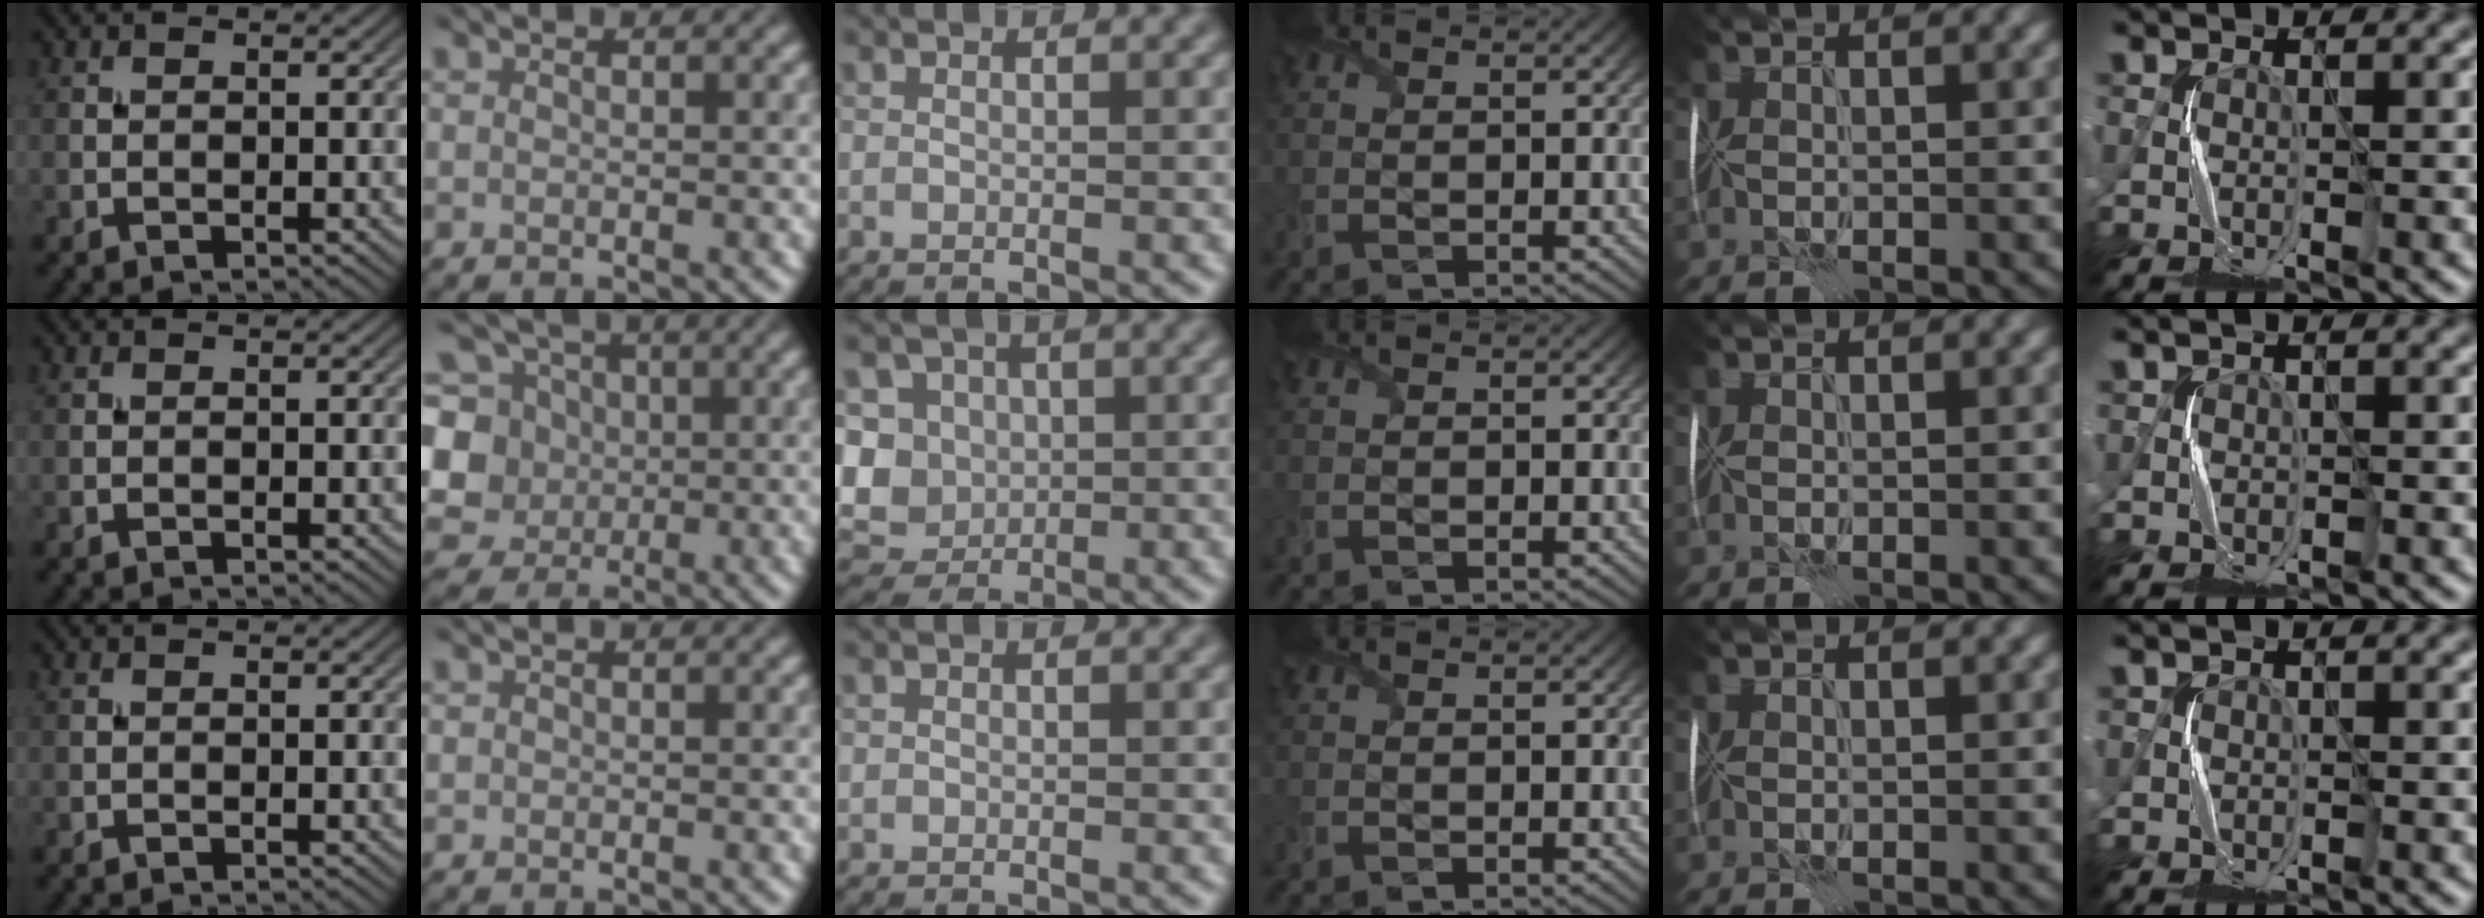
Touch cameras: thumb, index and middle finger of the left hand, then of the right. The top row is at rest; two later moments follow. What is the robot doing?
{"motion": "fold", "object": "shipping label"}